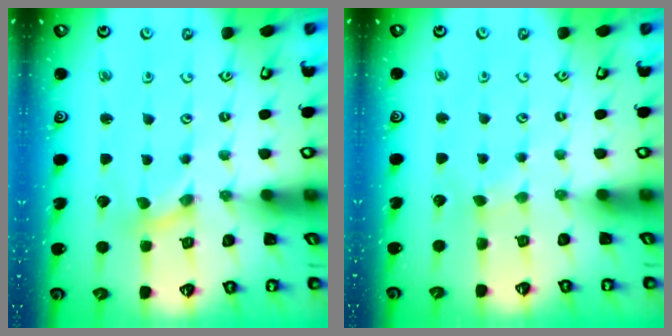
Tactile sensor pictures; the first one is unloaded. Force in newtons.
{"total": 1.2, "press": 1.2, "slide": 0.2}